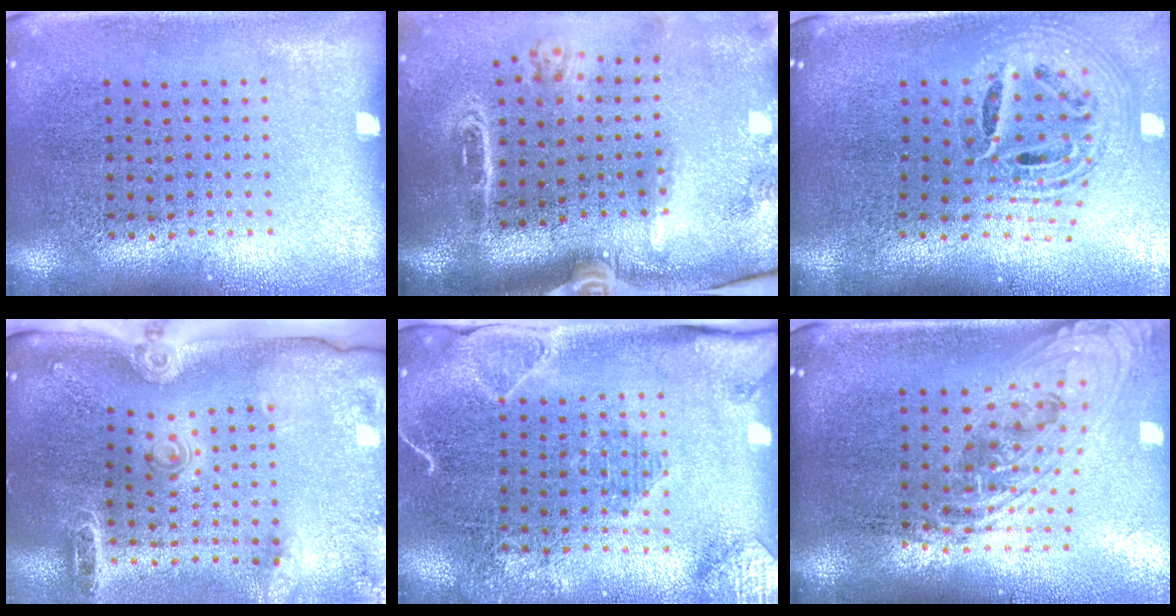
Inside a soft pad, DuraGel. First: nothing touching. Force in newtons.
{"total": 3.1, "press": 2.1, "slide": 2.3}
{"total": 1.9, "press": 1.4, "slide": 1.2}
{"total": 2.8, "press": 2.1, "slide": 1.9}
{"total": 2.0, "press": 2.0, "slide": 0.1}
{"total": 2.2, "press": 1.6, "slide": 1.5}